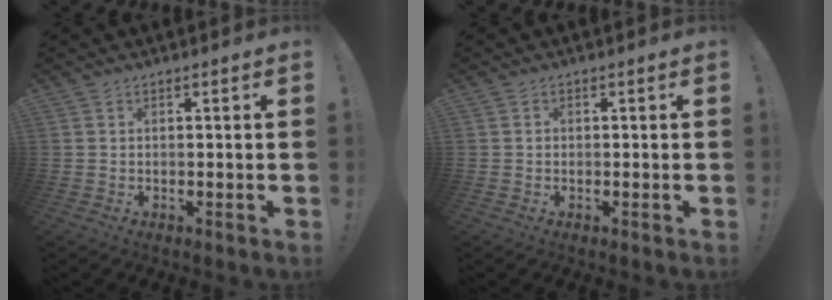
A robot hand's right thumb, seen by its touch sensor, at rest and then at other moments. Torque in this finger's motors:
{"motor_torque": [-0.08, 0.04, 0.14, -0.09, -0.03]}